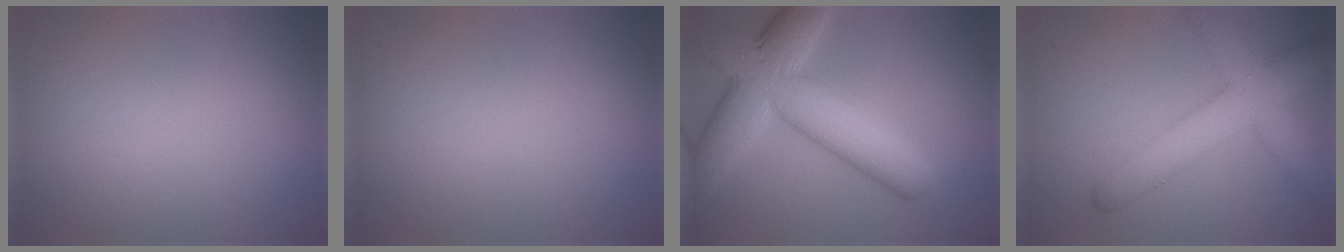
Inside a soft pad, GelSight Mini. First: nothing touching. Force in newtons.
{"total": 0.0}
{"total": 9.8, "press": 9.8, "slide": 0.3}
{"total": 6.6, "press": 6.6, "slide": 0.4}